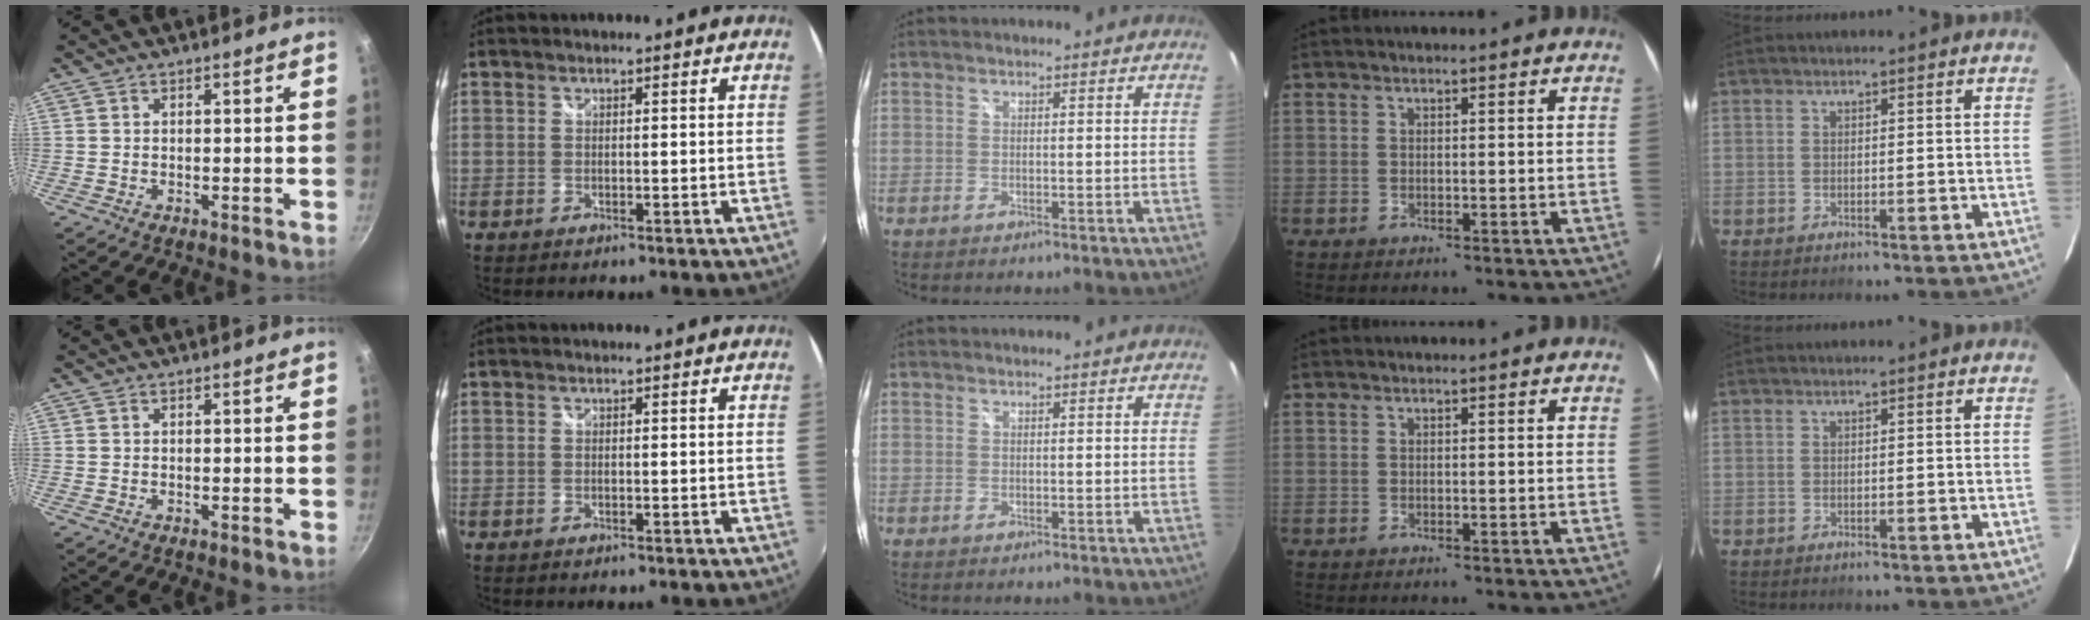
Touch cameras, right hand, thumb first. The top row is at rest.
{}